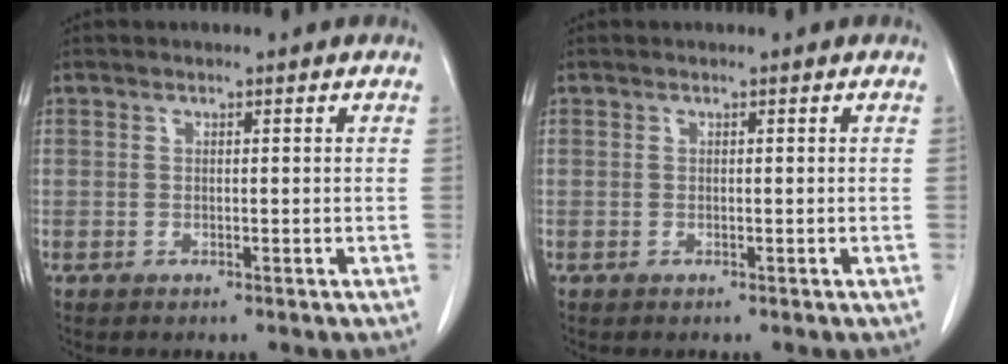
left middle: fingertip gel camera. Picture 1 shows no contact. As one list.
[{"total": 0.0}]